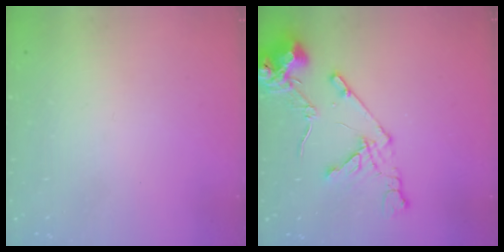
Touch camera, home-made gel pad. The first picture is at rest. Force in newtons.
{"total": 13.1, "press": 13.0, "slide": 1.5}